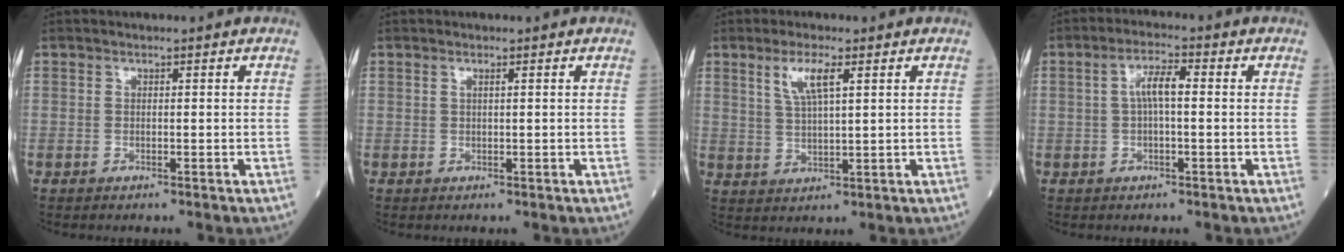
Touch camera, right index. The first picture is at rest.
{"total": 0.6, "force": [0.3, 0.0, 0.5], "torque": [-0.014, 0.002, 0.005]}
{"total": 5.2, "force": [2.5, 0.8, 4.5], "torque": [-0.094, 0.002, 0.051]}
{"total": 4.3, "force": [0.4, 0.9, 4.2], "torque": [-0.080, 0.013, 0.004]}